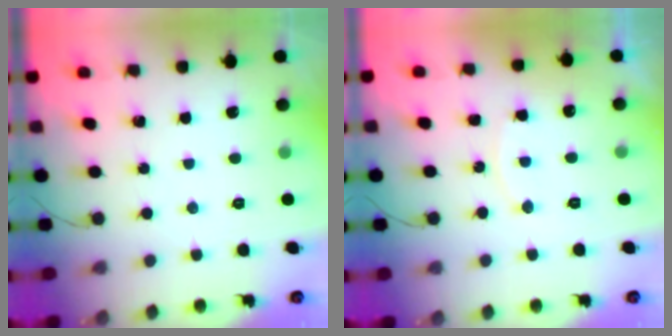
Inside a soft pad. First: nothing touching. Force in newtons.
{"total": 8.4, "press": 8.4, "slide": 0.4}